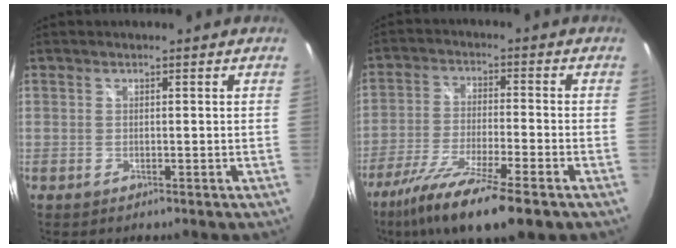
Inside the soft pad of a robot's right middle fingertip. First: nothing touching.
{"total": 15.5, "force": [-10.7, 2.1, 11.0], "torque": [-0.221, -0.044, -0.191]}